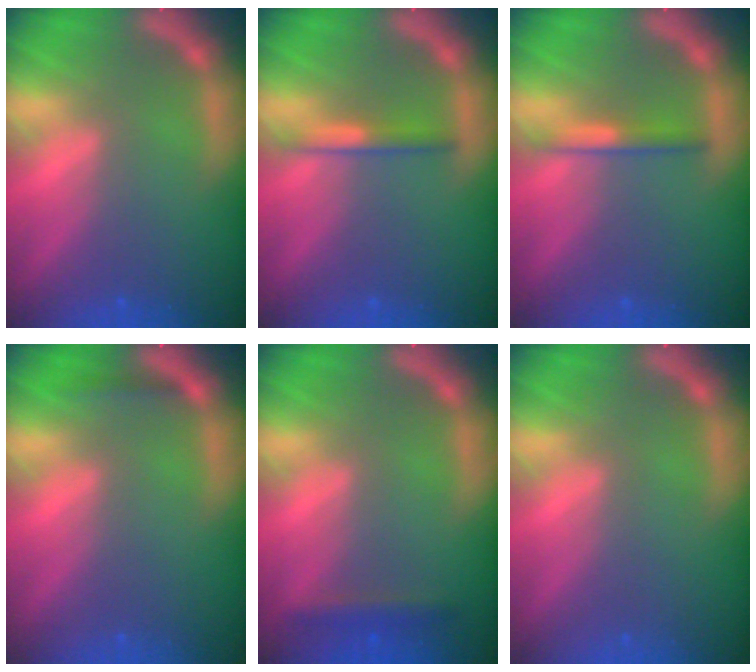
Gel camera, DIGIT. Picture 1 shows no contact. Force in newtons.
{"total": 2.0}
{"total": 2.0}
{"total": 0.9}
{"total": 1.9}
{"total": 0.0}